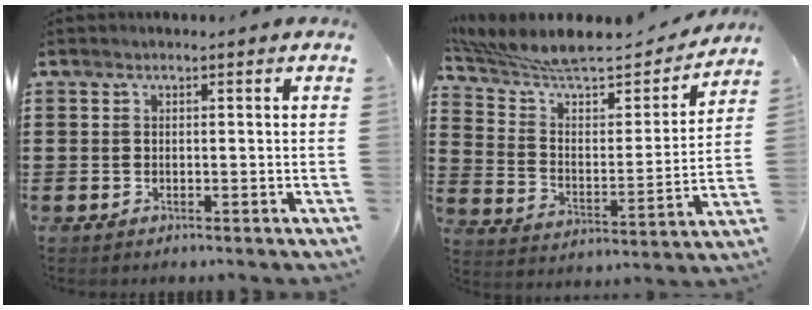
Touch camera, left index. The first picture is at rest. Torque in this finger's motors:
{"motor_torque": [2.14, 0.00, 0.27, 0.11]}